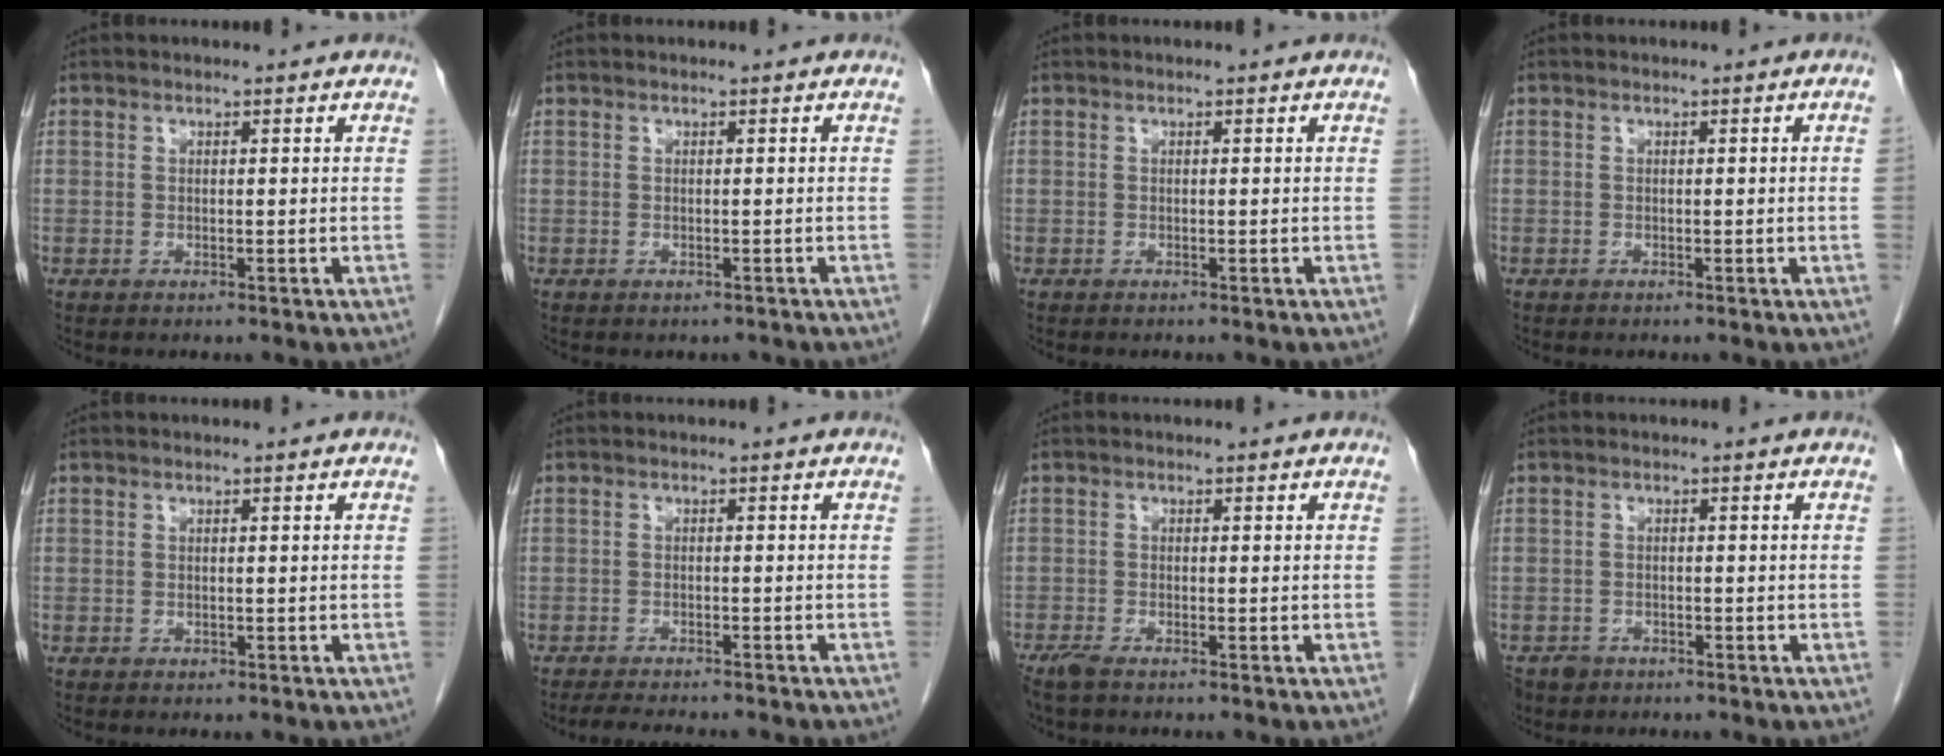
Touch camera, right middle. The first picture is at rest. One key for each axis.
{"total": 0.6, "fx": -0.5, "fy": 0.4, "fz": 0.1, "tx": -0.003, "ty": 0.001, "tz": -0.007}
{"total": 0.0}
{"total": 0.6, "fx": 0.0, "fy": -0.3, "fz": 0.5, "tx": 0.001, "ty": 0.003, "tz": 0.002}
{"total": 0.0}
{"total": 7.6, "fx": -6.7, "fy": 1.0, "fz": 3.3, "tx": -0.048, "ty": -0.011, "tz": -0.095}
{"total": 2.4, "fx": -1.9, "fy": 0.4, "fz": 1.4, "tx": -0.034, "ty": -0.008, "tz": -0.037}
{"total": 3.3, "fx": -2.4, "fy": 2.3, "fz": 0.5, "tx": -0.010, "ty": 0.001, "tz": -0.038}